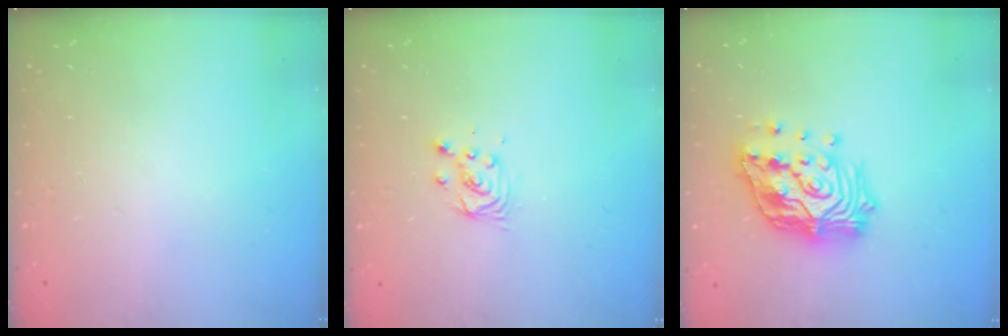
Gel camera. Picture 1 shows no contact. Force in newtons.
{"total": 3.9, "press": 3.8, "slide": 0.4}
{"total": 19.6, "press": 19.5, "slide": 2.3}